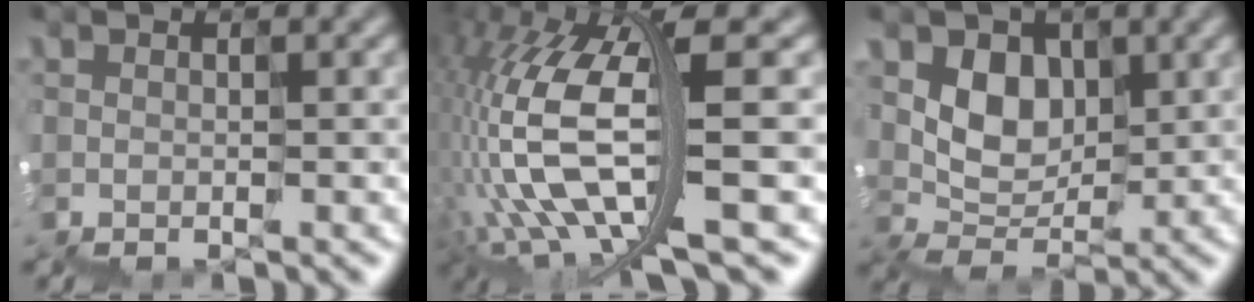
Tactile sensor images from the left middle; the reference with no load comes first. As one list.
[{"total": 10.8, "force": [-1.3, 3.7, 10.0], "torque": [-0.236, 0.004, -0.019]}, {"total": 3.4, "force": [1.3, 2.9, 0.9], "torque": [-0.016, -0.001, 0.026]}]